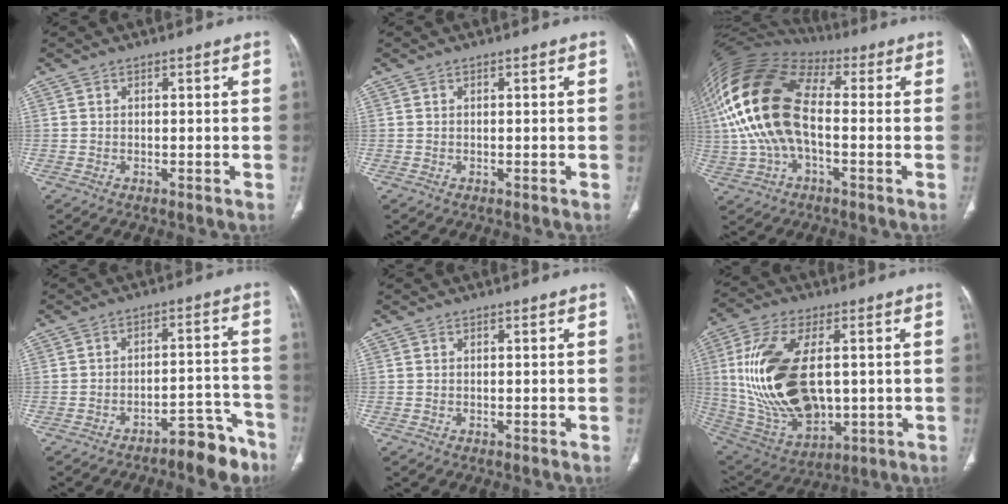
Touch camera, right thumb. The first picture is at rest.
{"total": 0.0}
{"total": 20.1, "force": [0.5, 10.9, 16.9], "torque": [-0.360, 0.030, 0.004]}
{"total": 8.8, "force": [-7.0, 3.1, 4.3], "torque": [-0.032, 0.080, -0.101]}
{"total": 0.0}
{"total": 23.3, "force": [1.7, 12.8, 19.4], "torque": [-0.385, -0.015, 0.049]}